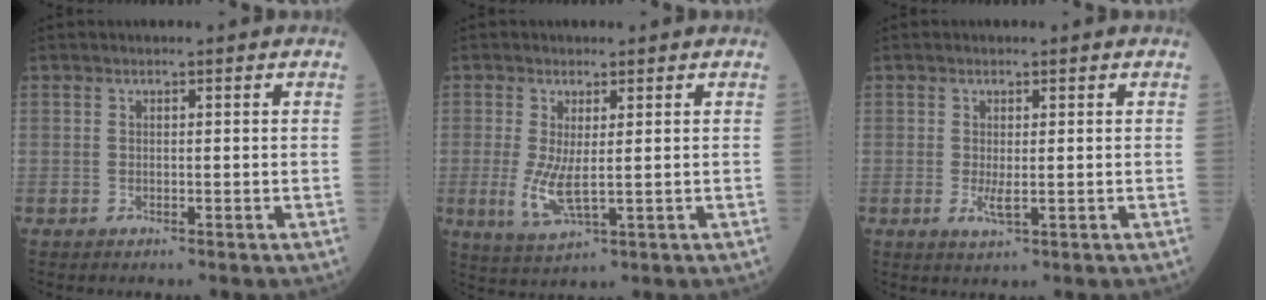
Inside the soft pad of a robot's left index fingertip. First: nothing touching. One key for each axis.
{"total": 5.1, "fx": -0.2, "fy": 1.2, "fz": 4.9, "tx": -0.111, "ty": -0.017, "tz": 0.002}
{"total": 2.1, "fx": -0.2, "fy": 0.4, "fz": 2.0, "tx": -0.043, "ty": -0.006, "tz": 0.000}